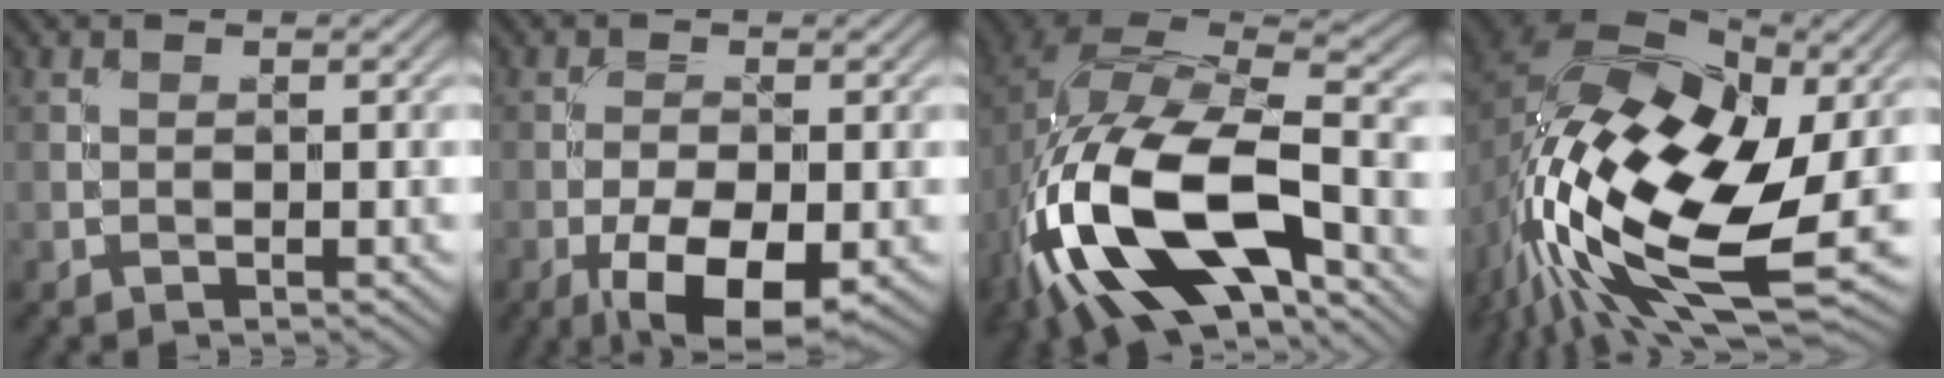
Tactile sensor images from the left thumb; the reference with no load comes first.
{"total": 8.9, "force": [-4.1, 3.6, 7.0], "torque": [-0.128, -0.013, -0.066]}
{"total": 18.4, "force": [-7.1, 9.0, 14.4], "torque": [-0.314, -0.029, -0.115]}
{"total": 18.5, "force": [-4.9, 10.6, 14.3], "torque": [-0.308, -0.031, -0.086]}